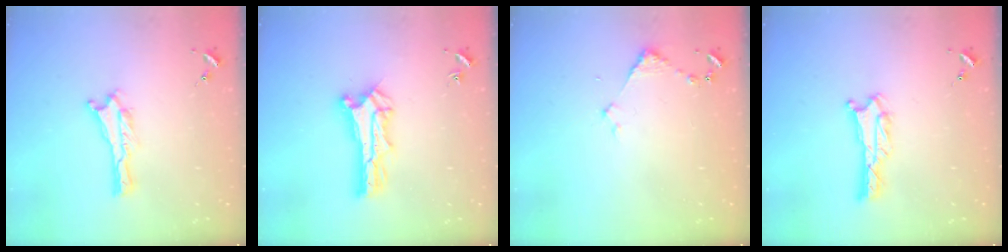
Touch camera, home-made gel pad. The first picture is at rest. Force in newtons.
{"total": 2.7, "press": 2.7, "slide": 0.3}
{"total": 2.9, "press": 2.9, "slide": 0.3}
{"total": 1.4, "press": 1.4, "slide": 0.1}